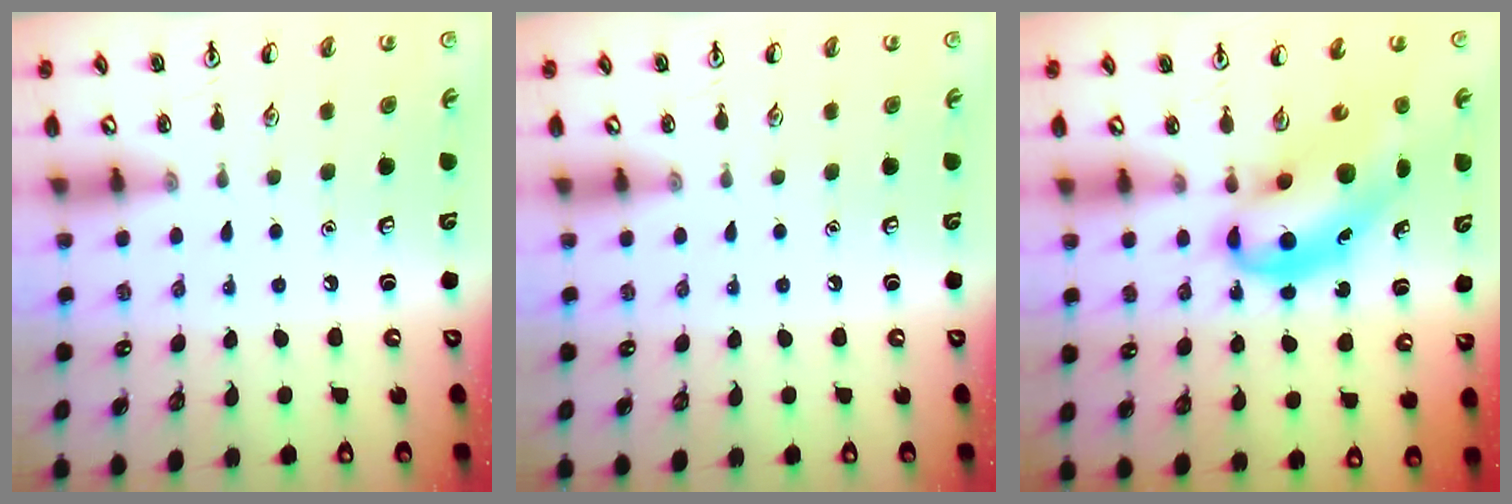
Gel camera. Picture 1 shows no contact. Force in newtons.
{"total": 0.0}
{"total": 9.0, "press": 8.7, "slide": 2.6}